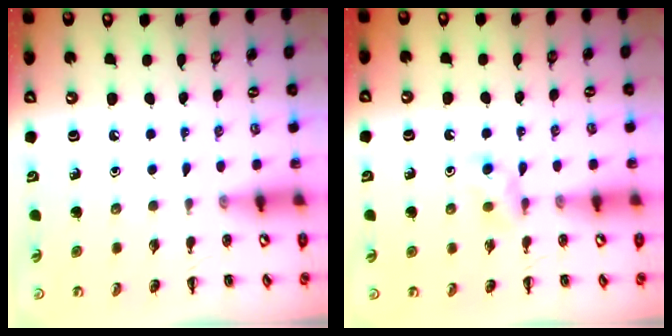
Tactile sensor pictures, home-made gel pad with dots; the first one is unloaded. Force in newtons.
{"total": 3.1, "press": 2.8, "slide": 1.3}